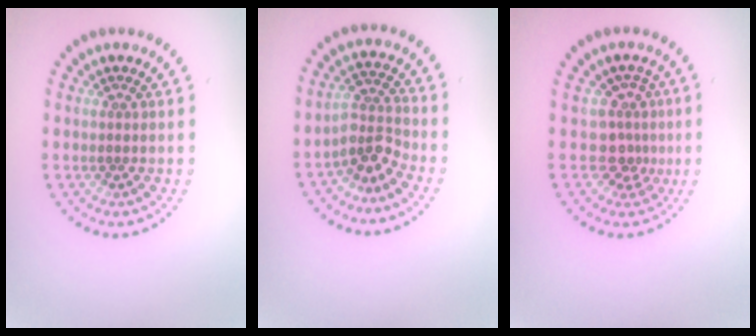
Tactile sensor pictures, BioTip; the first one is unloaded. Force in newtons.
{"total": 3.1, "press": 2.3, "slide": 2.2}
{"total": 2.6, "press": 1.8, "slide": 1.9}